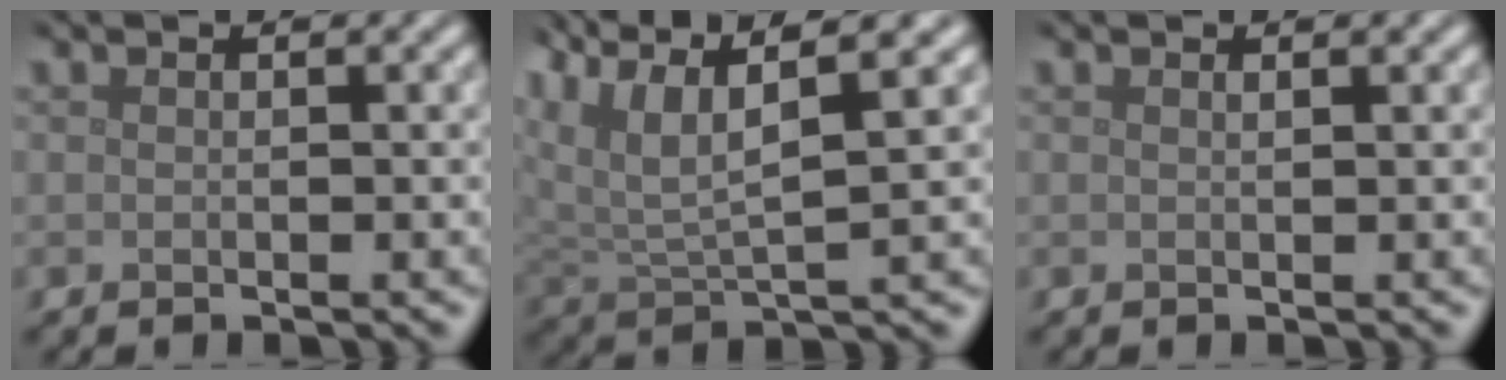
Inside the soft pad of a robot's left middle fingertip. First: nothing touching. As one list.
[{"total": 9.2, "force": [5.4, 3.0, 6.8], "torque": [-0.155, 0.015, 0.096]}, {"total": 0.7, "force": [0.5, 0.2, 0.5], "torque": [-0.001, 0.001, 0.006]}]